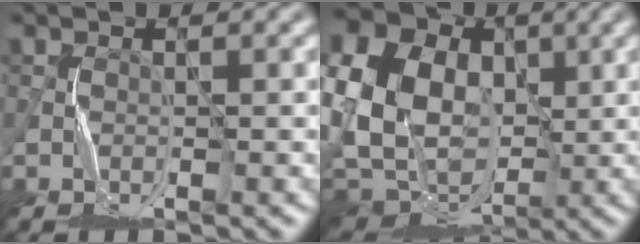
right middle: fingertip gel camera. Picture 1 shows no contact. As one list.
[{"total": 19.0, "force": [2.4, 15.2, 11.1], "torque": [-0.272, 0.019, 0.030]}]